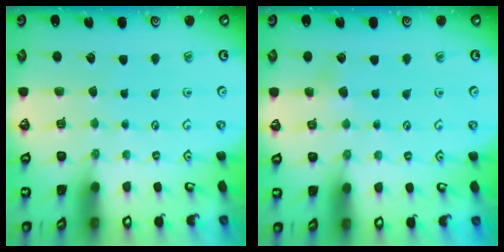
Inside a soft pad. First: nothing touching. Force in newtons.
{"total": 2.3, "press": 2.3, "slide": 0.2}